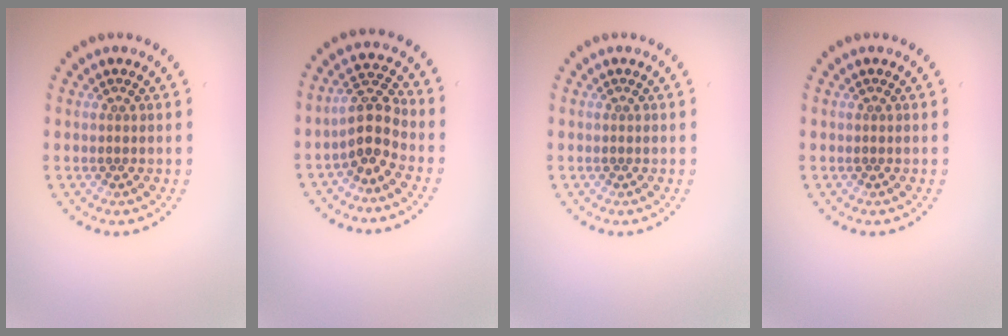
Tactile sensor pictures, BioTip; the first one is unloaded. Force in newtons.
{"total": 3.2, "press": 2.8, "slide": 1.5}
{"total": 0.0}
{"total": 0.0}